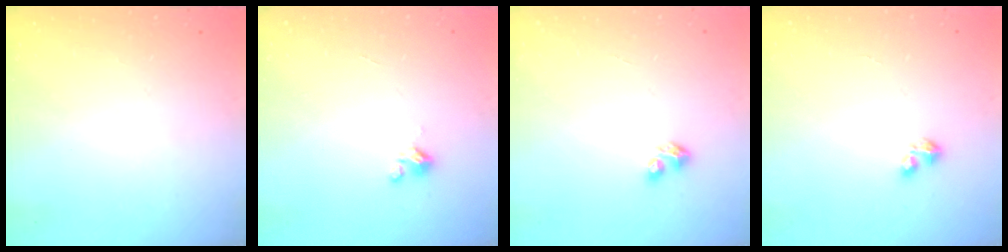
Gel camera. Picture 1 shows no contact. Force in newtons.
{"total": 0.9, "press": 0.9, "slide": 0.2}
{"total": 3.0, "press": 2.9, "slide": 0.3}
{"total": 2.4, "press": 2.4, "slide": 0.5}